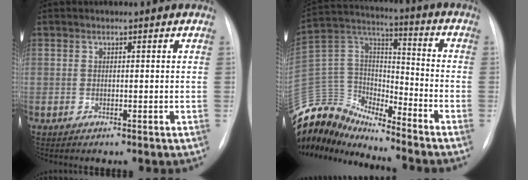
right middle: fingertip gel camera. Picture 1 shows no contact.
{"total": 13.6, "force": [-13.3, 2.5, 1.4], "torque": [-0.032, 0.070, -0.258]}